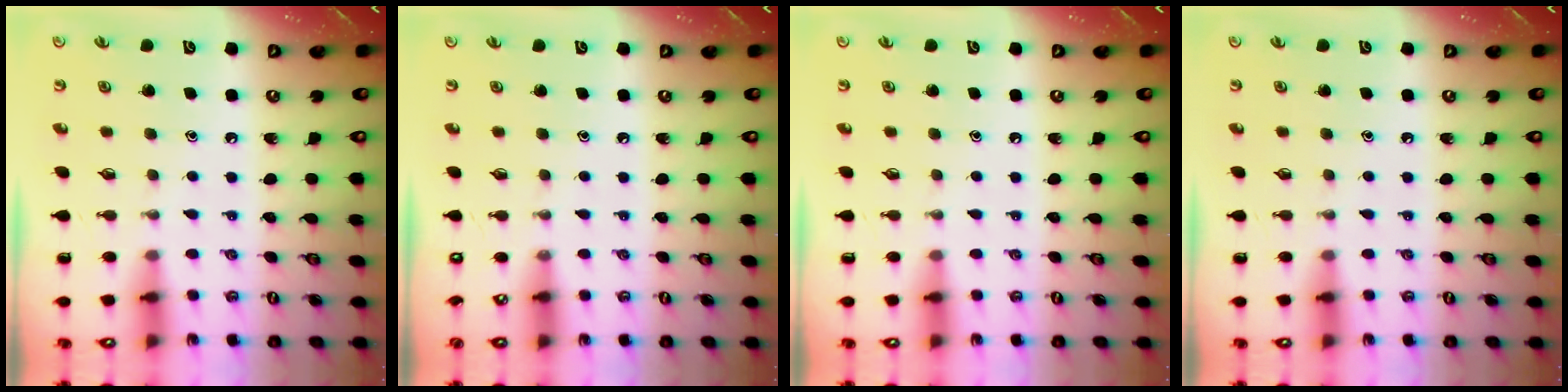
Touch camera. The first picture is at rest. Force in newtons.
{"total": 0.0}
{"total": 0.0}
{"total": 0.0}